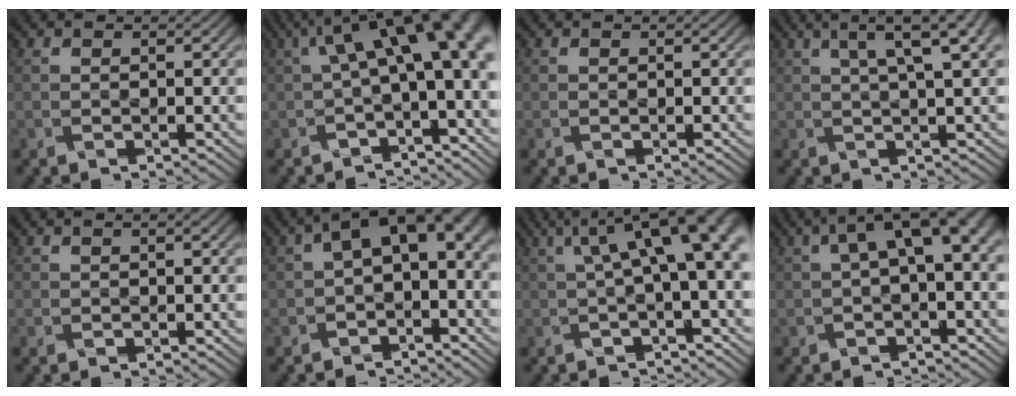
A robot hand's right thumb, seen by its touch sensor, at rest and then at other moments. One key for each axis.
{"total": 13.1, "fx": 2.0, "fy": 5.2, "fz": 11.9, "tx": -0.168, "ty": 0.011, "tz": 0.047}
{"total": 0.0}
{"total": 7.3, "fx": 3.2, "fy": 1.5, "fz": 6.4, "tx": -0.079, "ty": 0.029, "tz": 0.046}
{"total": 1.2, "fx": 0.3, "fy": 0.3, "fz": 1.1, "tx": -0.014, "ty": 0.003, "tz": -0.003}
{"total": 8.6, "fx": -0.1, "fy": 5.0, "fz": 6.9, "tx": -0.106, "ty": 0.000, "tz": 0.002}
{"total": 10.0, "fx": 2.1, "fy": 2.9, "fz": 9.4, "tx": -0.130, "ty": 0.024, "tz": 0.039}
{"total": 6.2, "fx": 0.9, "fy": 2.3, "fz": 5.7, "tx": -0.089, "ty": 0.016, "tz": 0.015}